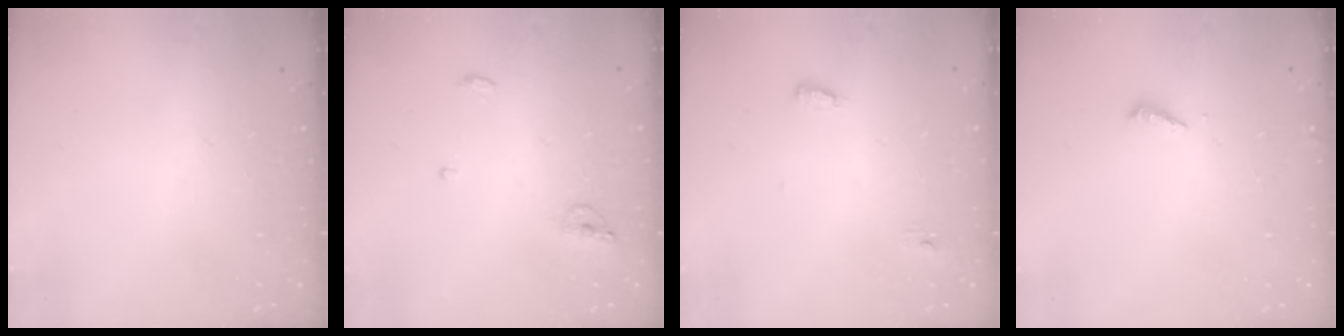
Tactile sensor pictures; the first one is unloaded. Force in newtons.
{"total": 5.7, "press": 5.7, "slide": 0.9}
{"total": 3.7, "press": 3.5, "slide": 1.2}
{"total": 2.0, "press": 2.0, "slide": 0.2}